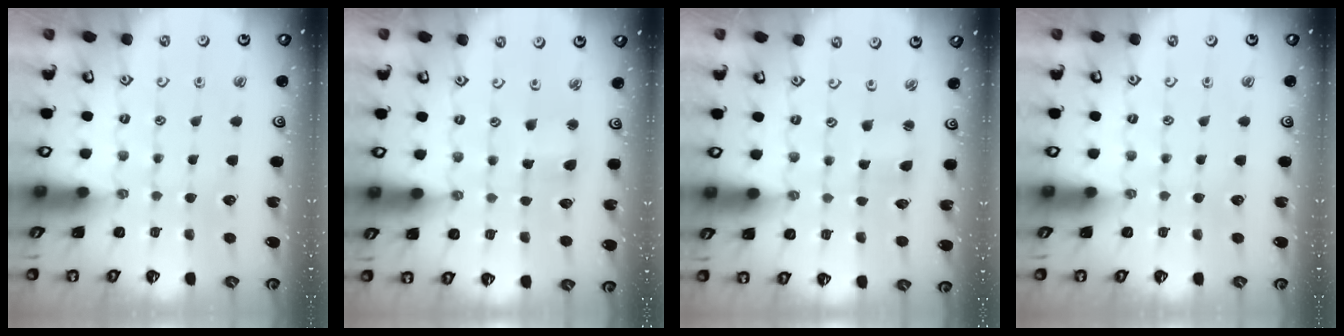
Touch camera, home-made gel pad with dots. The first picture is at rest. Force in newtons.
{"total": 3.6, "press": 3.6, "slide": 0.5}
{"total": 1.6, "press": 1.6, "slide": 0.3}
{"total": 0.0}